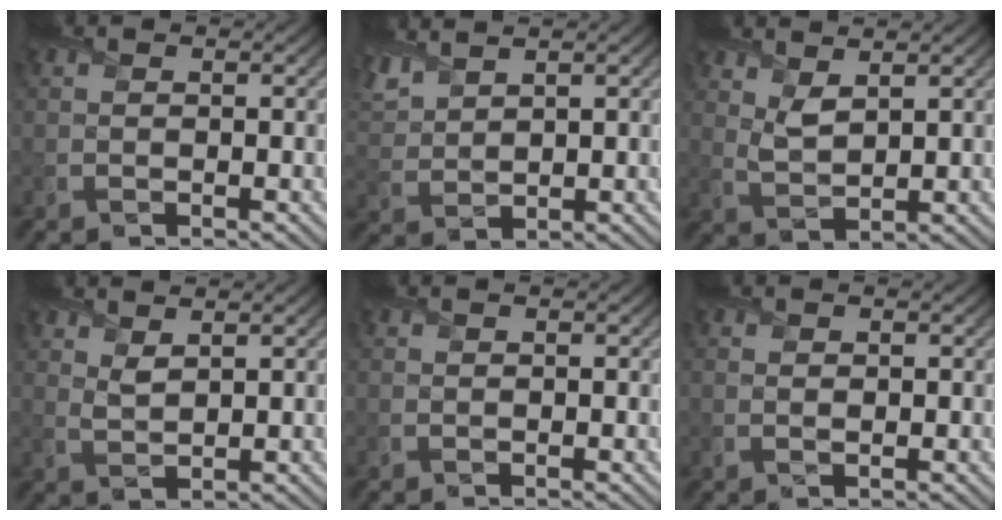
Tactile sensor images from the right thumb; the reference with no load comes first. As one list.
[{"total": 5.0, "force": [4.2, 1.5, 2.4], "torque": [-0.079, 0.017, 0.090]}, {"total": 3.6, "force": [2.5, 1.3, 2.2], "torque": [-0.060, -0.004, 0.059]}, {"total": 2.4, "force": [1.9, 0.7, 1.3], "torque": [-0.035, -0.002, 0.048]}, {"total": 0.0}, {"total": 0.8, "force": [0.4, 0.4, 0.6], "torque": [-0.014, -0.003, 0.010]}]